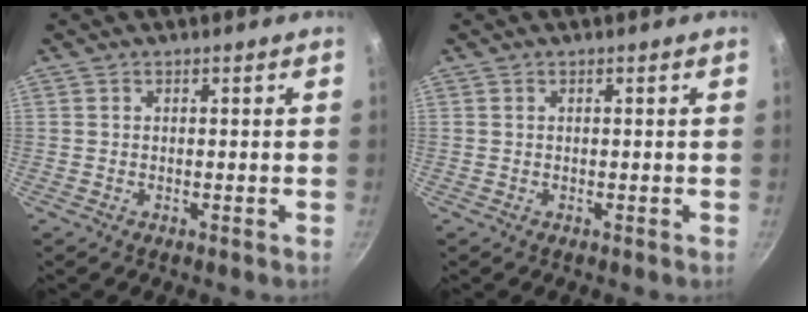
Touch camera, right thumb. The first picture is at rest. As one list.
[{"total": 0.0}]